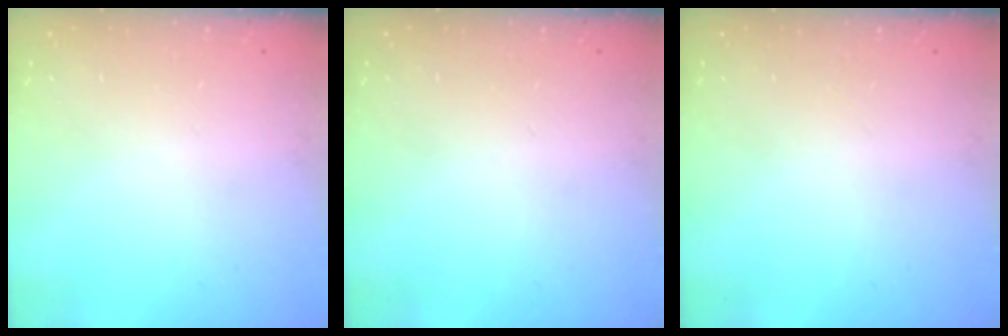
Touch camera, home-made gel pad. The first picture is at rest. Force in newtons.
{"total": 0.0}
{"total": 0.0}